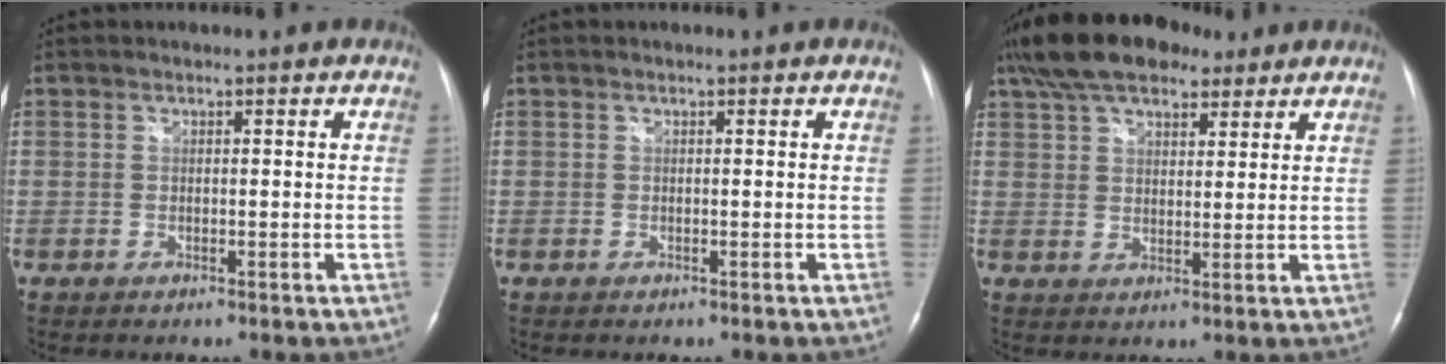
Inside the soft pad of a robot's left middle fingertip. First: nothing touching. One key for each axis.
{"total": 0.0}
{"total": 14.2, "fx": 10.5, "fy": 5.4, "fz": 7.8, "tx": -0.145, "ty": 0.043, "tz": 0.179}